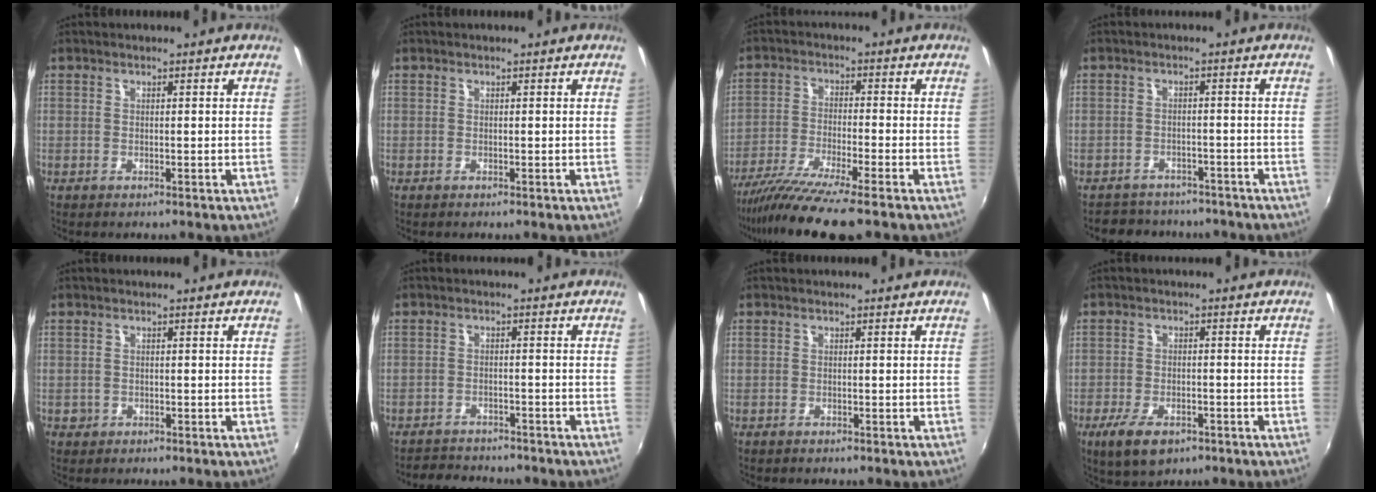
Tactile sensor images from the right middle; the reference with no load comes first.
{"total": 0.0}
{"total": 11.2, "force": [-9.0, -0.3, 6.7], "torque": [-0.143, -0.036, -0.160]}
{"total": 9.4, "force": [-8.2, 3.9, 2.5], "torque": [-0.060, 0.002, -0.112]}
{"total": 1.4, "force": [-0.5, 1.2, 0.3], "torque": [-0.007, -0.004, -0.007]}
{"total": 6.6, "force": [-6.1, 2.0, 1.5], "torque": [-0.049, -0.003, -0.091]}
{"total": 0.0}
{"total": 7.7, "force": [-4.6, 3.4, 5.1], "torque": [-0.119, -0.023, -0.079]}